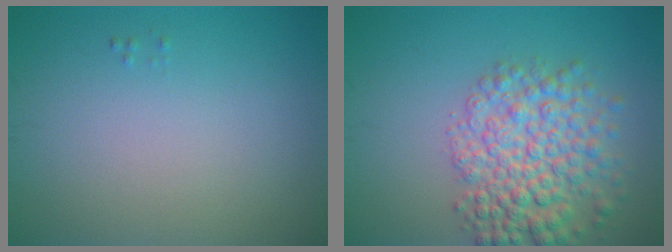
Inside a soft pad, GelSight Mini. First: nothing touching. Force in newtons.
{"total": 6.5, "press": 6.5, "slide": 0.2}